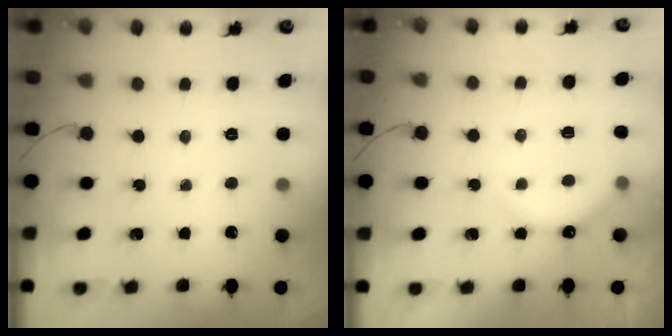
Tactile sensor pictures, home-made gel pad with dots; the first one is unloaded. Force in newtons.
{"total": 4.8, "press": 4.7, "slide": 0.8}